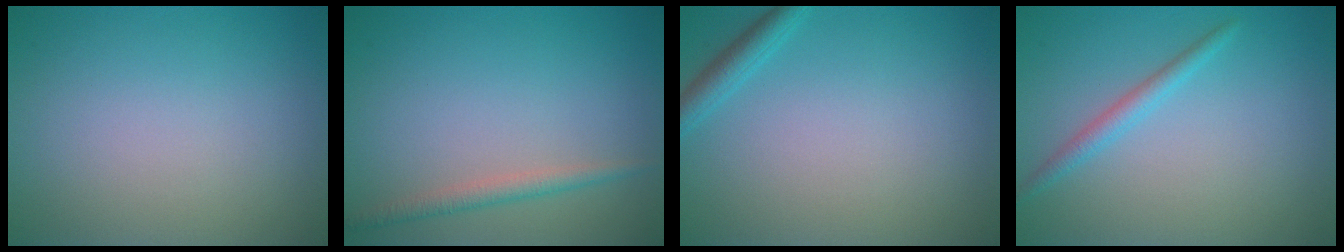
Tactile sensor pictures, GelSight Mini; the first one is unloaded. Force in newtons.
{"total": 1.7, "press": 1.7, "slide": 0.1}
{"total": 1.9, "press": 1.9, "slide": 0.1}
{"total": 1.7, "press": 1.7, "slide": 0.1}